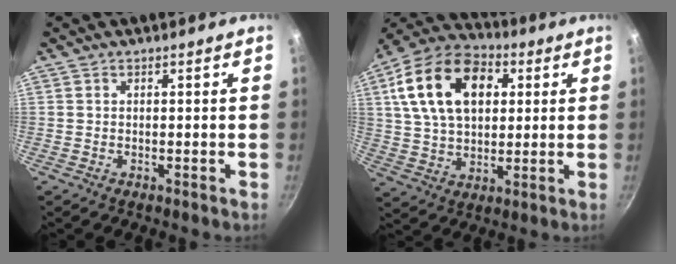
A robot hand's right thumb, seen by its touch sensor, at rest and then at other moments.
{"total": 19.7, "force": [5.6, 12.8, 13.9], "torque": [-0.226, 0.010, 0.089]}